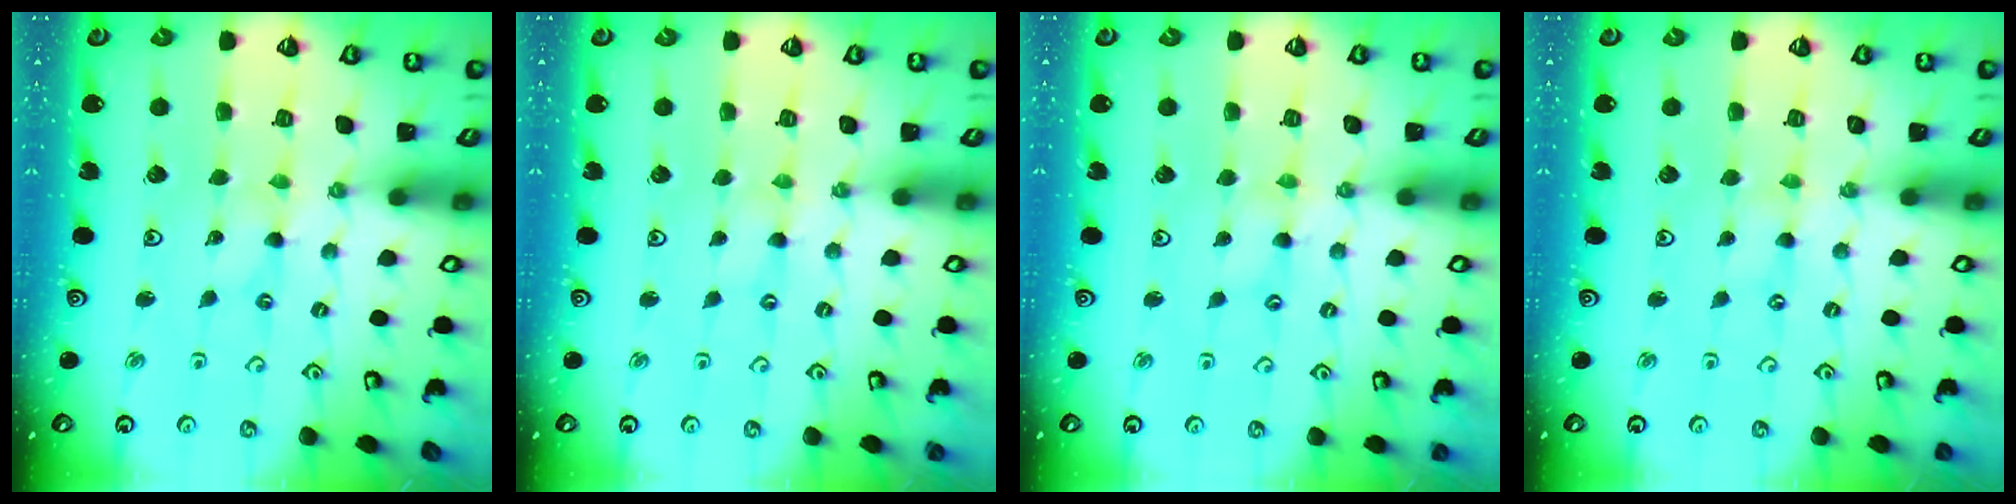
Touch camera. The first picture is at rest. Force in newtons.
{"total": 0.0}
{"total": 1.7, "press": 1.7, "slide": 0.2}
{"total": 0.0}